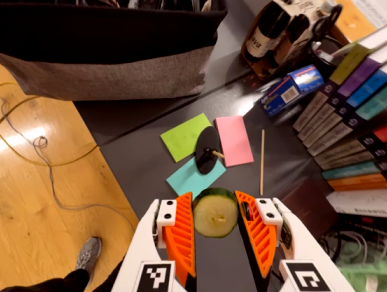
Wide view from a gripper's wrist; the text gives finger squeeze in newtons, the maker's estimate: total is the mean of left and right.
{"total": 10.4, "left": 11.0, "right": 9.7}